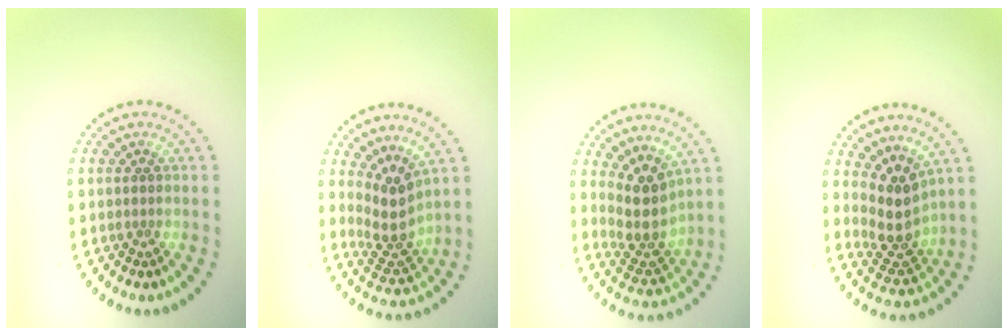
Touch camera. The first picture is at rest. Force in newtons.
{"total": 3.4, "press": 2.6, "slide": 2.2}
{"total": 4.1, "press": 3.2, "slide": 2.5}
{"total": 3.7, "press": 3.0, "slide": 2.0}